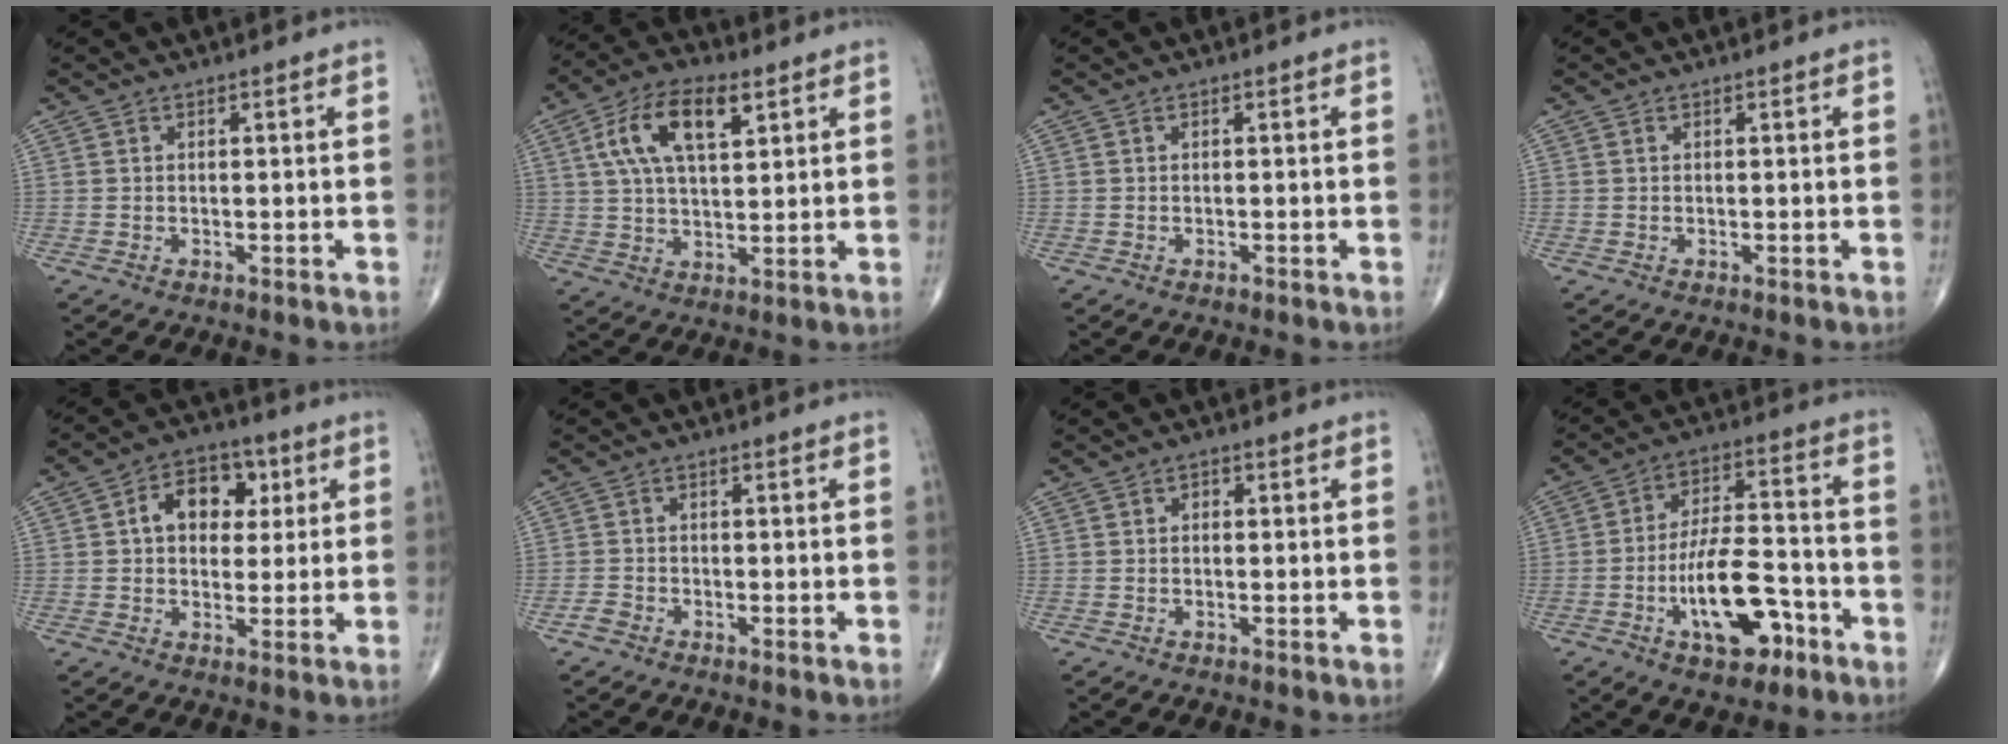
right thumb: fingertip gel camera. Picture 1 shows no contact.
{"total": 12.5, "force": [4.9, 5.8, 10.0], "torque": [-0.181, 0.001, 0.086]}
{"total": 0.0}
{"total": 0.0}
{"total": 10.2, "force": [2.4, 7.3, 6.7], "torque": [-0.064, 0.011, 0.033]}
{"total": 1.5, "force": [-1.1, 0.9, 0.5], "torque": [-0.006, 0.001, -0.027]}
{"total": 0.9, "force": [0.1, 0.7, 0.6], "torque": [0.000, 0.004, -0.002]}
{"total": 14.2, "force": [-6.1, 6.3, 11.1], "torque": [-0.168, 0.040, -0.098]}